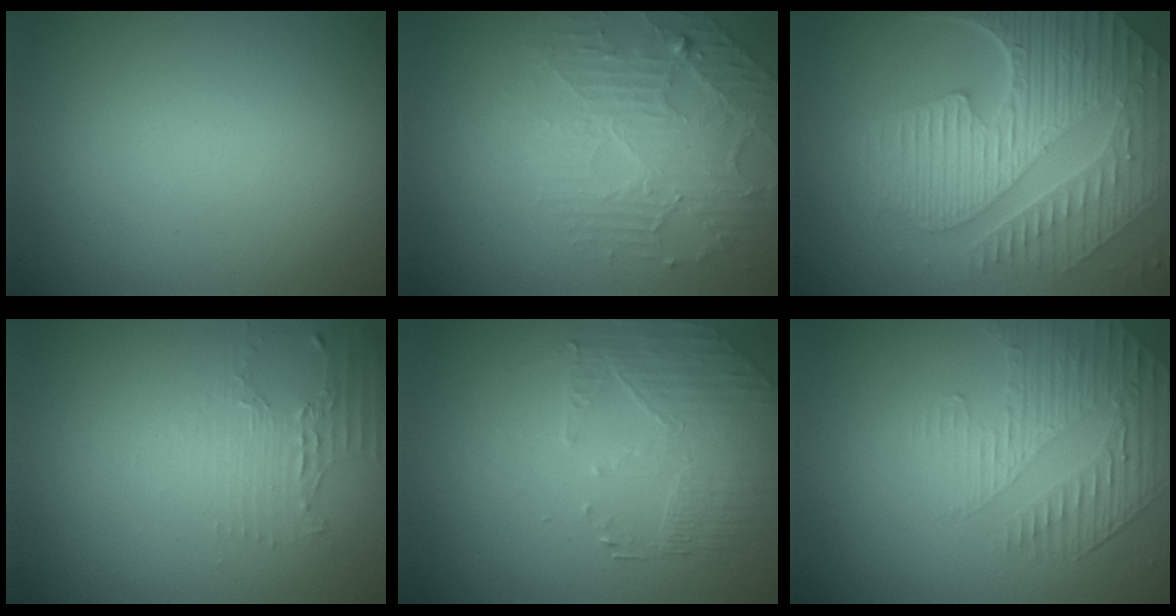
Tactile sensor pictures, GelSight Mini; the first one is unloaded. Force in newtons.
{"total": 4.5, "press": 3.3, "slide": 3.1}
{"total": 9.5, "press": 6.4, "slide": 7.1}
{"total": 2.2, "press": 1.5, "slide": 1.5}
{"total": 2.2, "press": 1.8, "slide": 1.2}
{"total": 2.2, "press": 1.7, "slide": 1.4}